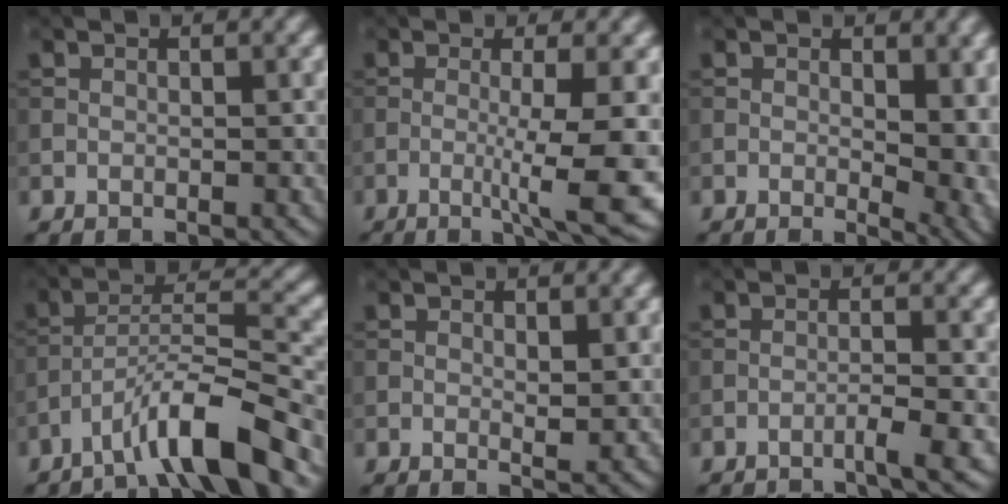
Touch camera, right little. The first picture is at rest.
{"total": 8.2, "force": [-1.7, 1.3, 7.9], "torque": [-0.119, -0.012, -0.026]}
{"total": 6.5, "force": [0.2, 3.4, 5.6], "torque": [-0.070, -0.011, 0.007]}
{"total": 7.7, "force": [-5.2, 1.1, 5.5], "torque": [-0.091, 0.017, -0.093]}
{"total": 1.2, "force": [0.4, 0.3, 1.1], "torque": [-0.015, -0.006, 0.006]}
{"total": 2.2, "force": [-1.3, 0.2, 1.8], "torque": [-0.019, 0.008, -0.034]}